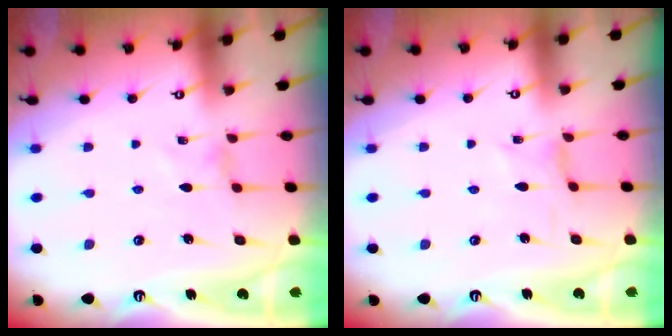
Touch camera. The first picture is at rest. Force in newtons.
{"total": 0.0}